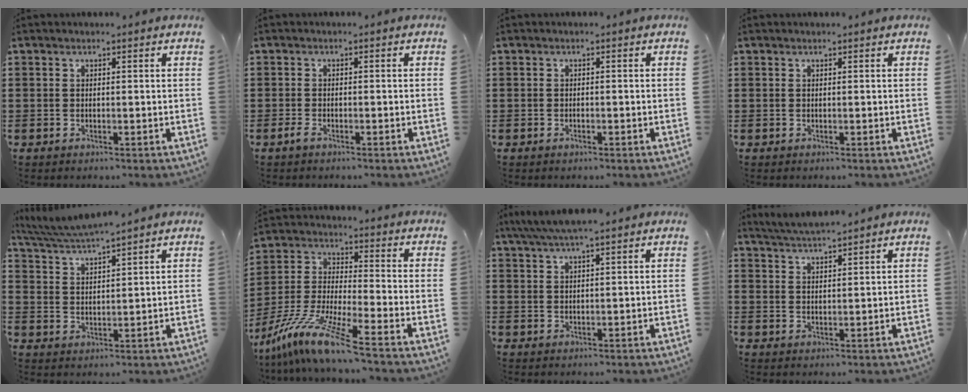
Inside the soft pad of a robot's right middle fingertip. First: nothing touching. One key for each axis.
{"total": 1.3, "fx": -1.0, "fy": 0.4, "fz": 0.7, "tx": -0.022, "ty": -0.006, "tz": -0.021}
{"total": 0.6, "fx": -0.4, "fy": 0.1, "fz": 0.4, "tx": -0.009, "ty": -0.005, "tz": -0.007}
{"total": 0.0}
{"total": 4.1, "fx": 3.9, "fy": 0.0, "fz": 1.4, "tx": -0.044, "ty": -0.015, "tz": 0.070}
{"total": 10.6, "fx": -8.5, "fy": -0.2, "fz": 6.3, "tx": -0.143, "ty": -0.008, "tz": -0.177}
{"total": 3.9, "fx": 3.1, "fy": 0.1, "fz": 2.5, "tx": -0.056, "ty": -0.001, "tz": 0.057}
{"total": 3.3, "fx": 3.3, "fy": -0.2, "fz": 0.6, "tx": -0.024, "ty": -0.007, "tz": 0.061}